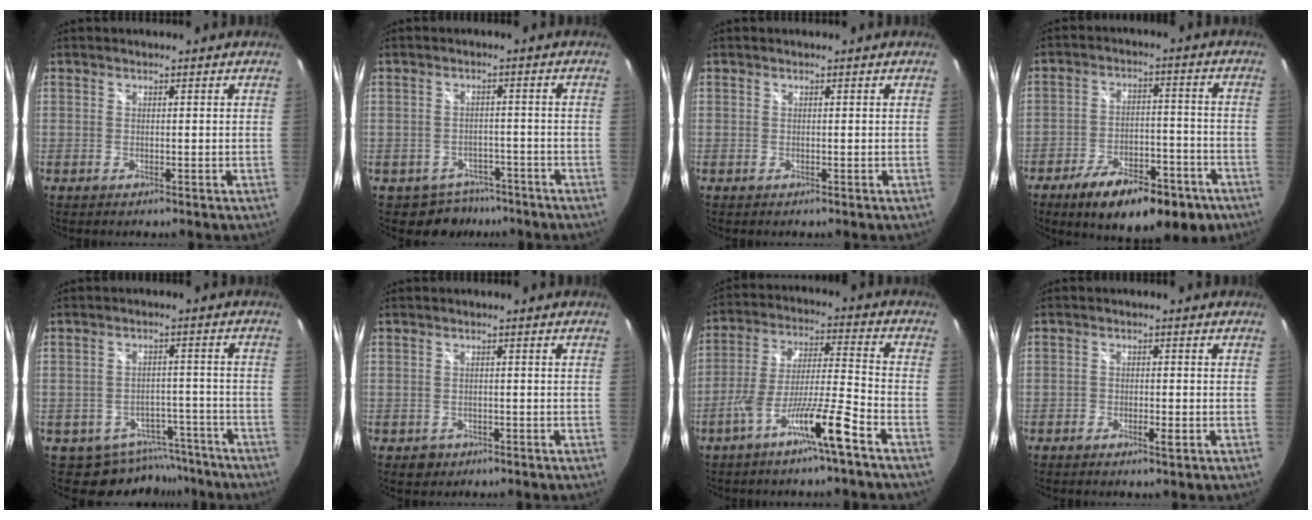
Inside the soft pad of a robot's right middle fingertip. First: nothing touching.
{"total": 5.9, "force": [-4.4, 3.9, 0.4], "torque": [-0.011, 0.016, -0.056]}
{"total": 0.0}
{"total": 17.4, "force": [-11.3, 7.2, 11.2], "torque": [-0.189, -0.010, -0.158]}
{"total": 9.5, "force": [-7.7, 5.4, 1.0], "torque": [-0.017, 0.022, -0.088]}
{"total": 2.4, "force": [-1.1, 2.0, 0.6], "torque": [-0.016, -0.003, -0.011]}
{"total": 11.5, "force": [-7.1, -0.2, 9.1], "torque": [-0.179, -0.001, -0.127]}
{"total": 2.2, "force": [-1.3, 0.9, 1.6], "torque": [-0.038, -0.002, -0.024]}